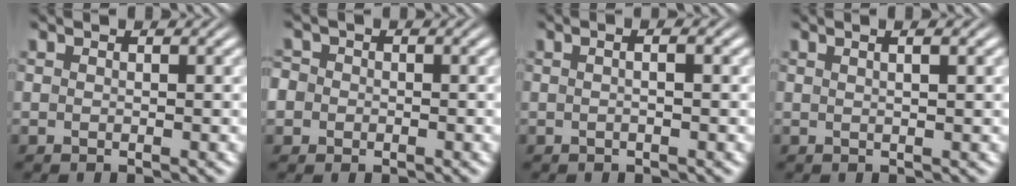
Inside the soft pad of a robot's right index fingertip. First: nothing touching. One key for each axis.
{"total": 3.7, "fx": -0.6, "fy": 3.5, "fz": 1.1, "tx": -0.040, "ty": -0.011, "tz": -0.016}
{"total": 1.5, "fx": -0.1, "fy": 0.1, "fz": 1.4, "tx": -0.018, "ty": 0.006, "tz": -0.006}
{"total": 1.4, "fx": 0.5, "fy": -0.3, "fz": 1.3, "tx": -0.014, "ty": 0.003, "tz": 0.010}